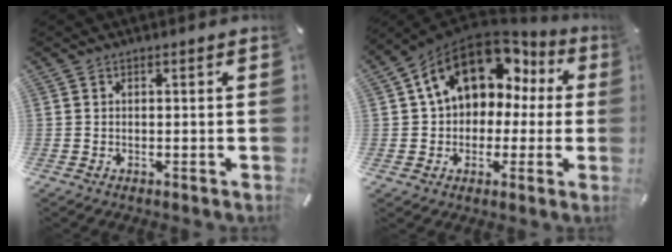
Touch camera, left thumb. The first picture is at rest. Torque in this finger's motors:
{"motor_torque": [2.48, 2.52, 1.63, -1.14, 0.25]}